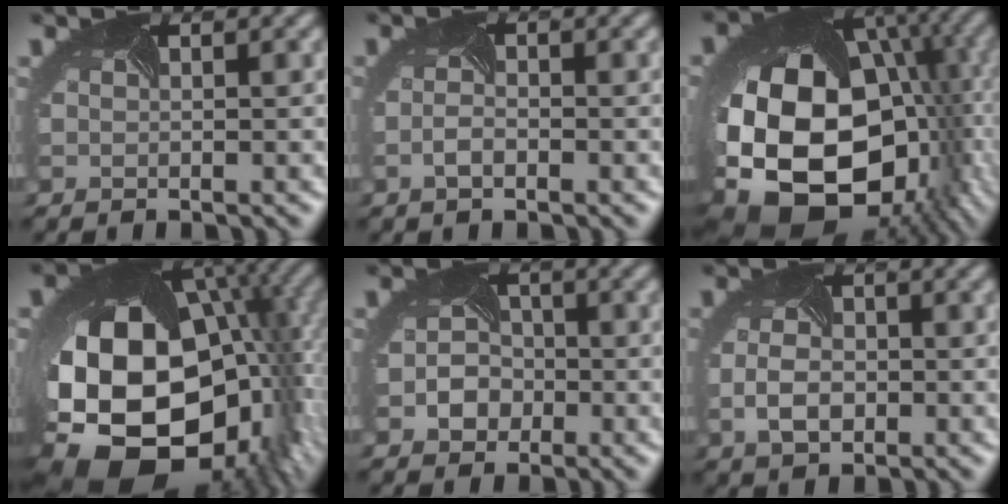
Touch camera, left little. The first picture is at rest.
{"total": 1.4, "force": [-1.3, 0.2, 0.5], "torque": [-0.023, -0.003, -0.018]}
{"total": 19.8, "force": [-4.3, 13.9, 13.5], "torque": [-0.255, -0.053, -0.038]}
{"total": 20.2, "force": [-3.6, 13.7, 14.3], "torque": [-0.275, -0.061, -0.030]}
{"total": 2.8, "force": [-1.5, 2.2, 0.8], "torque": [-0.014, -0.003, -0.023]}
{"total": 3.0, "force": [-1.1, 2.0, 1.9], "torque": [-0.048, -0.004, -0.014]}